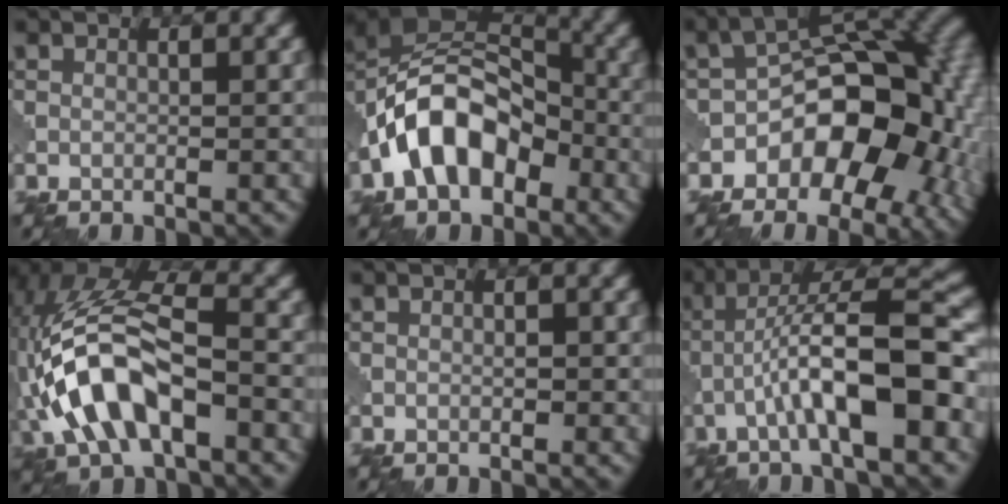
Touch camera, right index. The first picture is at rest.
{"total": 9.9, "force": [-3.3, 6.4, 6.8], "torque": [-0.115, 0.018, -0.076]}
{"total": 13.9, "force": [-3.5, 8.9, 10.1], "torque": [-0.110, -0.002, -0.057]}
{"total": 11.0, "force": [-3.0, 5.6, 8.9], "torque": [-0.187, 0.014, -0.062]}
{"total": 0.8, "force": [0.0, 0.4, 0.7], "torque": [-0.009, 0.002, -0.001]}
{"total": 9.1, "force": [-2.6, 1.9, 8.5], "torque": [-0.136, 0.022, -0.043]}